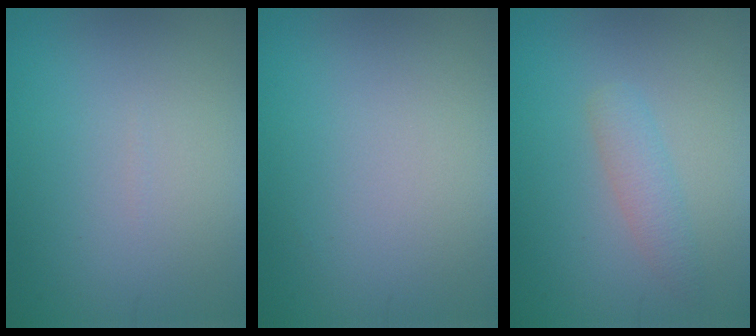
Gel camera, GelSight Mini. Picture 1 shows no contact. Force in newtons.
{"total": 0.0}
{"total": 1.9, "press": 1.9, "slide": 0.1}